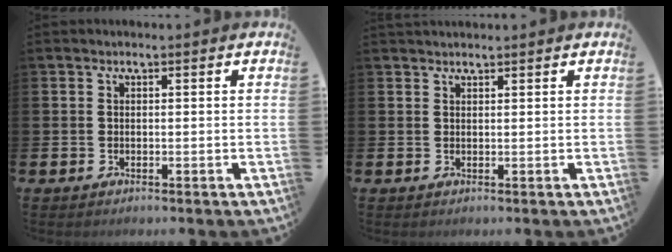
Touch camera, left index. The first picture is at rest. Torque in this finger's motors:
{"motor_torque": [0.21, -0.23, 0.04, 0.02]}